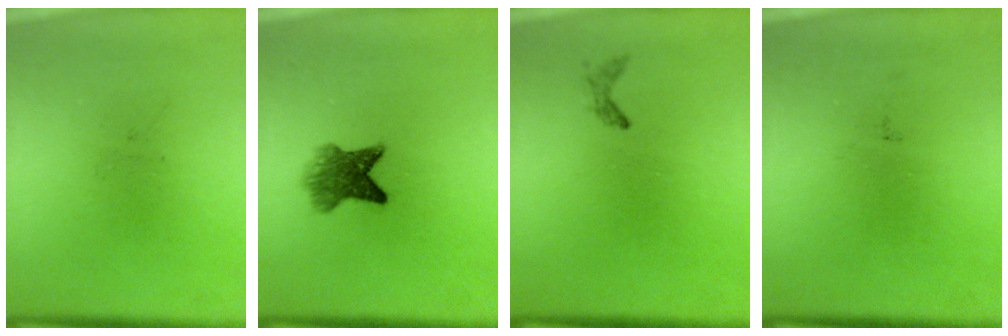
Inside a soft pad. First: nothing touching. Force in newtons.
{"total": 5.2}
{"total": 0.7}
{"total": 0.0}